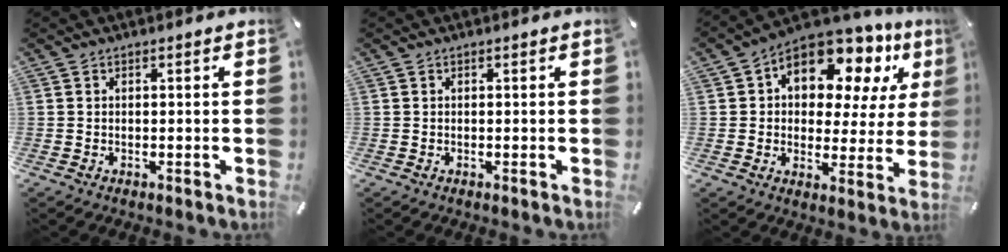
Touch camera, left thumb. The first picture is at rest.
{"total": 0.0}
{"total": 12.7, "force": [7.8, 7.9, 6.2], "torque": [-0.098, -0.063, 0.139]}